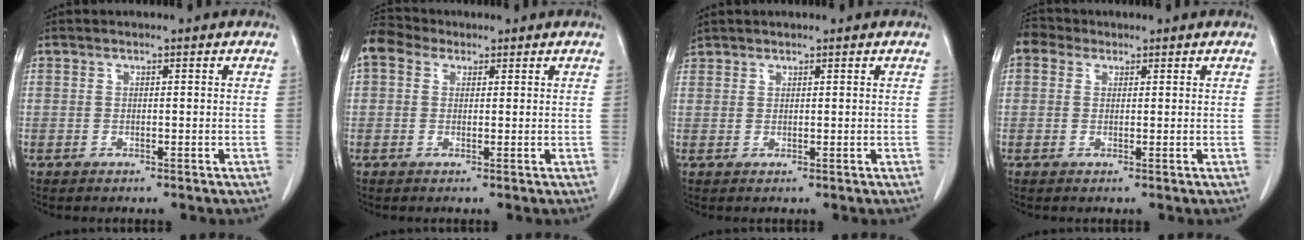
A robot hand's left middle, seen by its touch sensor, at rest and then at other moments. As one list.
[{"total": 3.8, "force": [2.2, 2.6, 1.6], "torque": [-0.043, 0.026, 0.044]}, {"total": 1.5, "force": [1.4, 0.5, -0.1], "torque": [-0.005, 0.011, 0.029]}, {"total": 2.9, "force": [1.7, 2.1, 0.9], "torque": [-0.020, 0.018, 0.031]}]